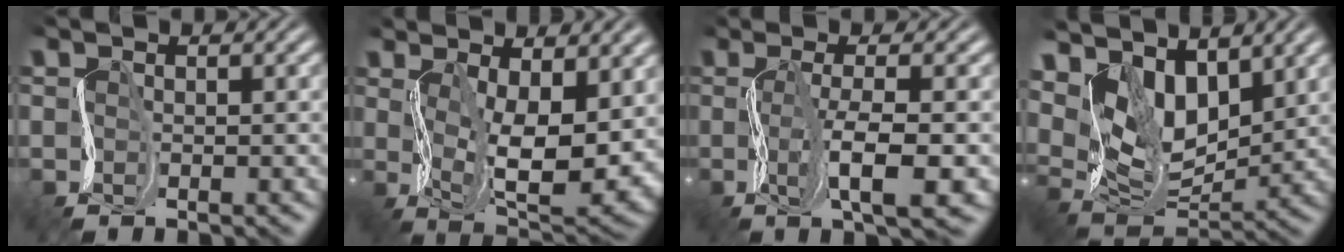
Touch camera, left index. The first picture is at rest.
{"total": 10.6, "force": [1.2, 4.6, 9.5], "torque": [-0.160, -0.014, 0.031]}
{"total": 5.8, "force": [-0.8, 1.3, 5.6], "torque": [-0.097, 0.004, -0.012]}
{"total": 8.1, "force": [4.9, 4.5, 4.7], "torque": [-0.095, -0.005, 0.090]}